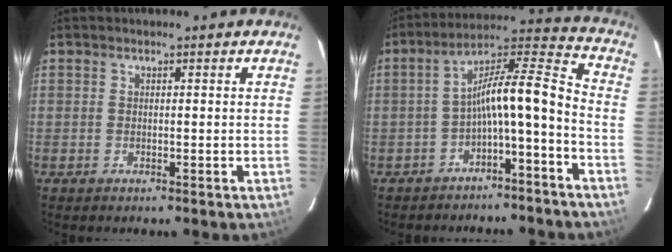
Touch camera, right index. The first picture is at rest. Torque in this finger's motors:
{"motor_torque": [1.46, -0.60, 0.70, 0.18]}